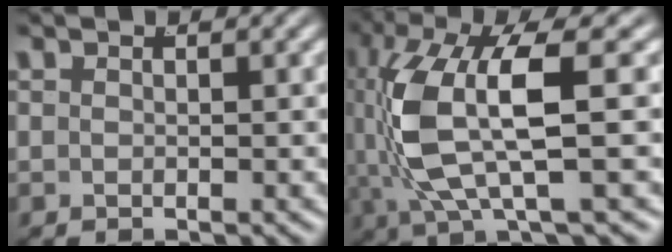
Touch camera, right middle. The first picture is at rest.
{"total": 8.1, "force": [0.0, 3.3, 7.5], "torque": [-0.175, -0.012, 0.015]}